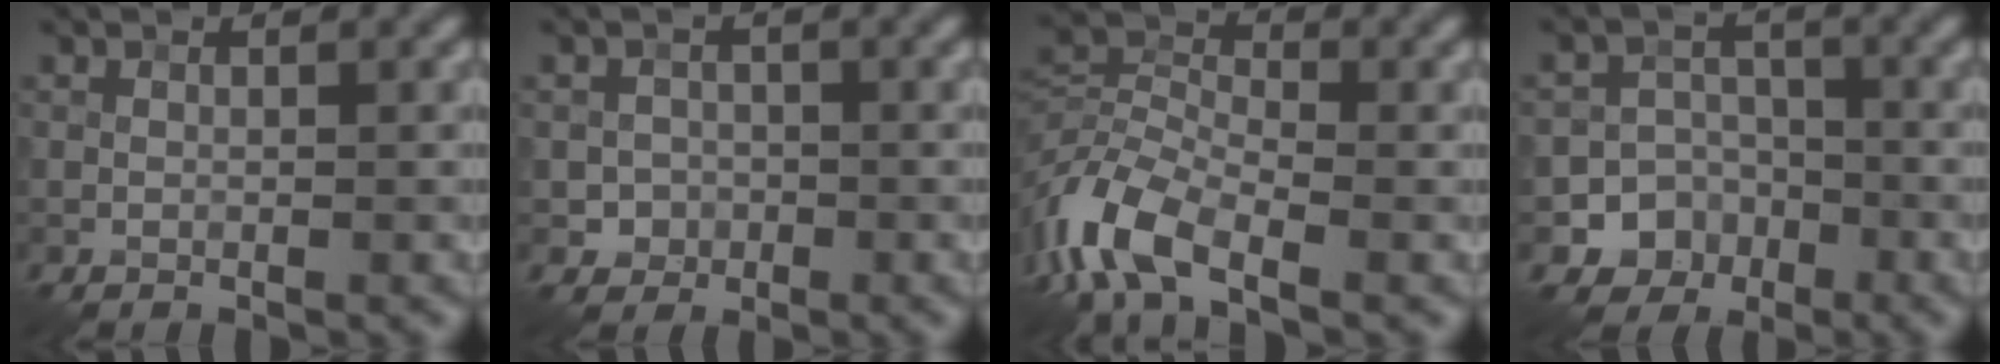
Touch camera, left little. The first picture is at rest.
{"total": 1.6, "force": [-0.5, 1.6, 0.2], "torque": [0.012, 0.000, -0.009]}
{"total": 8.3, "force": [-4.4, 4.0, 5.8], "torque": [-0.133, 0.005, -0.103]}
{"total": 6.2, "force": [-3.2, 5.3, 0.6], "torque": [0.022, -0.011, -0.069]}